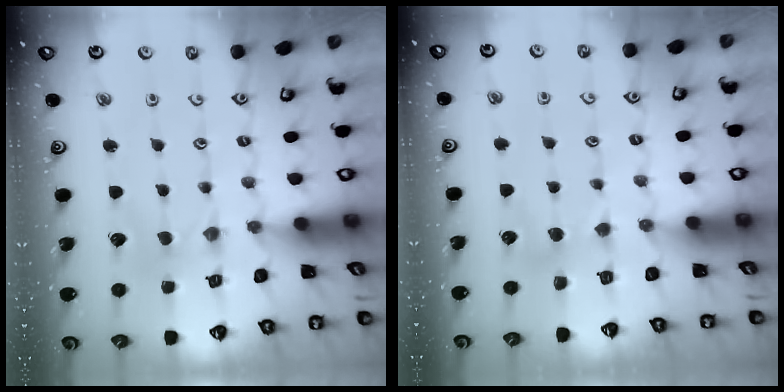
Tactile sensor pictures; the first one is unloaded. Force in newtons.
{"total": 2.9, "press": 2.9, "slide": 0.5}